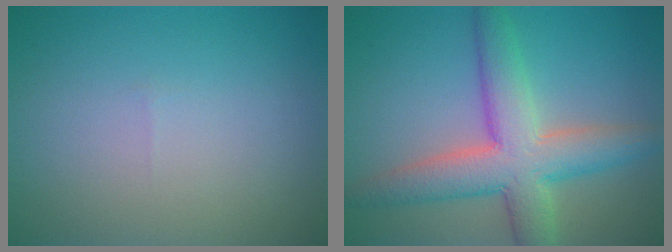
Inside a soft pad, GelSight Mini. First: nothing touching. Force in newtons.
{"total": 7.3, "press": 7.3, "slide": 0.4}